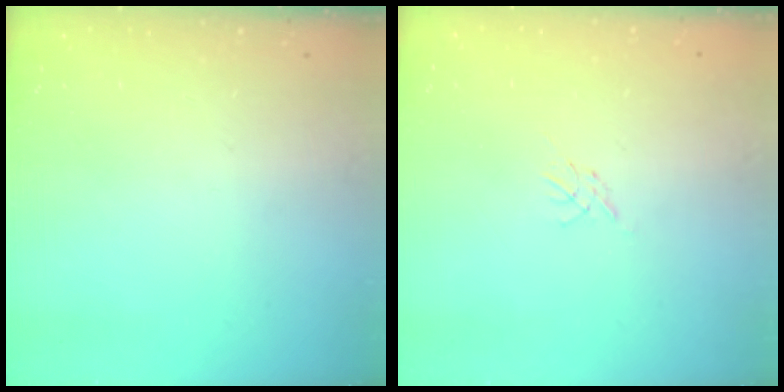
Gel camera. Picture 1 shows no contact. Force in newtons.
{"total": 0.0}